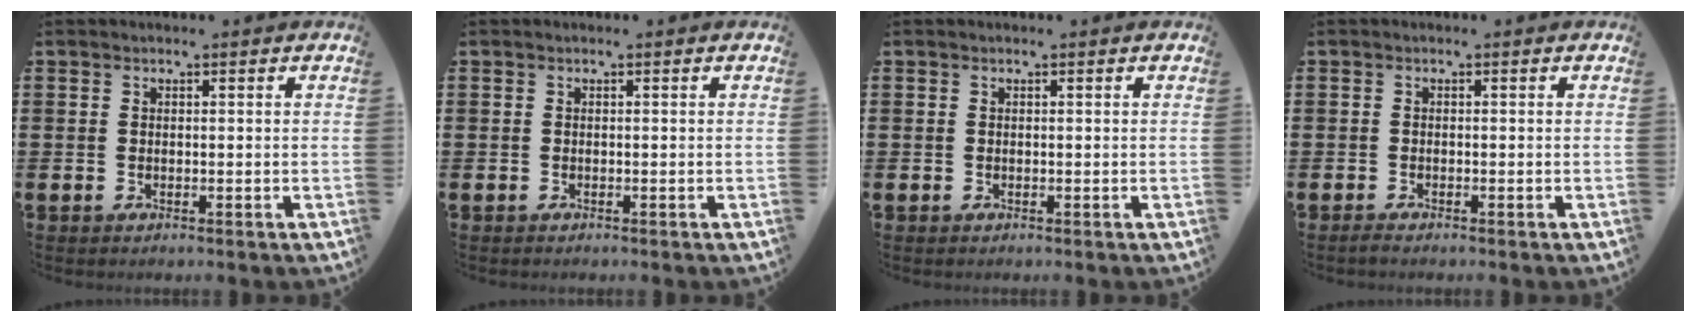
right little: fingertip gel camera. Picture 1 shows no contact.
{"total": 0.0}
{"total": 0.0}
{"total": 0.6, "force": [-0.4, 0.0, 0.4], "torque": [-0.007, -0.003, -0.008]}